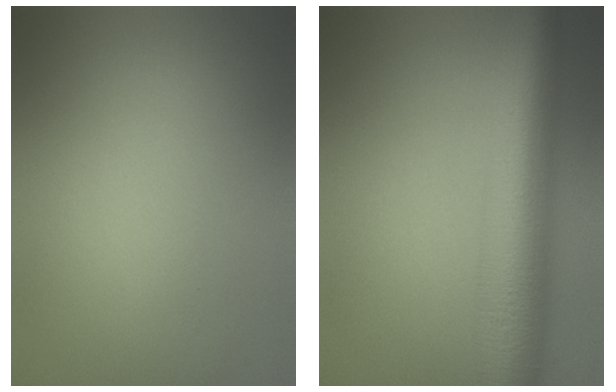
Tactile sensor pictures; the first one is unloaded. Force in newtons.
{"total": 10.0, "press": 10.0, "slide": 0.1}